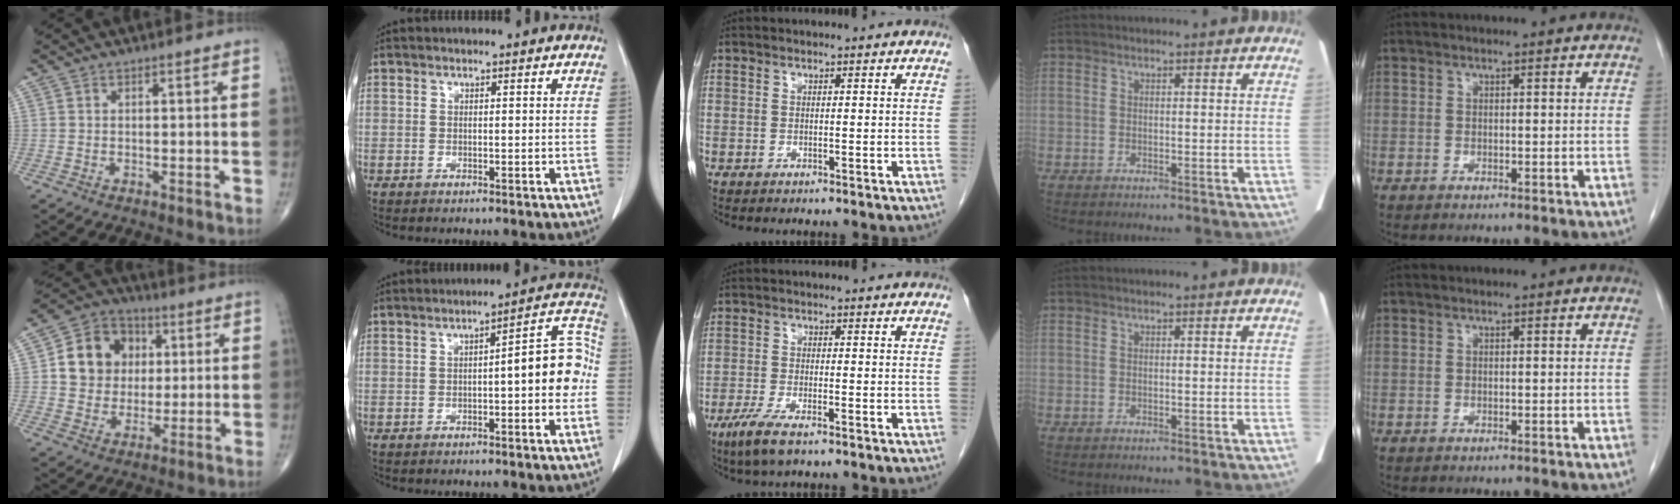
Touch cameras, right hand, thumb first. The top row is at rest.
{"thumb": {"total": 12.7, "force": [2.5, 11.0, 5.9], "torque": [-0.064, 0.008, 0.039]}, "index": {"total": 9.2, "force": [-0.9, 2.0, 8.9], "torque": [-0.103, 0.034, -0.016]}, "middle": {"total": 5.1, "force": [-3.2, 1.0, 3.8], "torque": [-0.080, -0.014, -0.057]}}